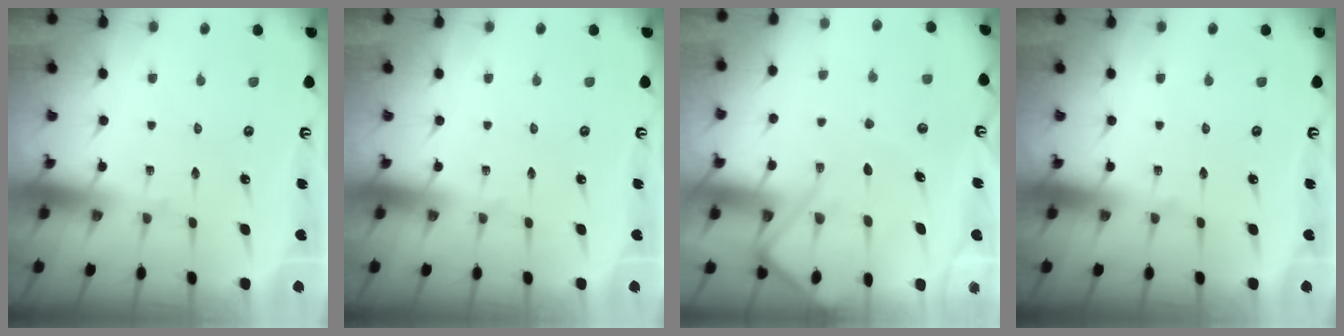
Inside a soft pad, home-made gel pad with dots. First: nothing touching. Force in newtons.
{"total": 0.0}
{"total": 12.1, "press": 12.1, "slide": 1.0}
{"total": 0.0}